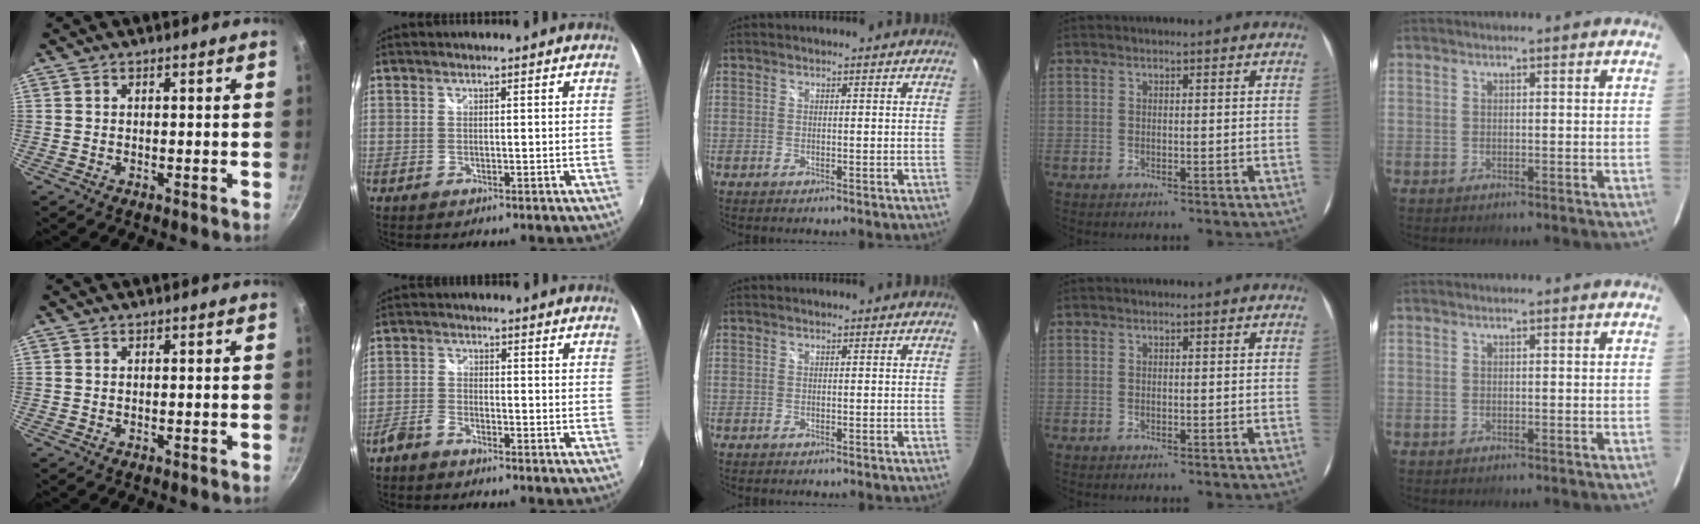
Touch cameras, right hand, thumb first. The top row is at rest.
{"index": {"total": 3.3, "force": [-2.7, 1.3, 1.3], "torque": [-0.037, 0.002, -0.057]}}